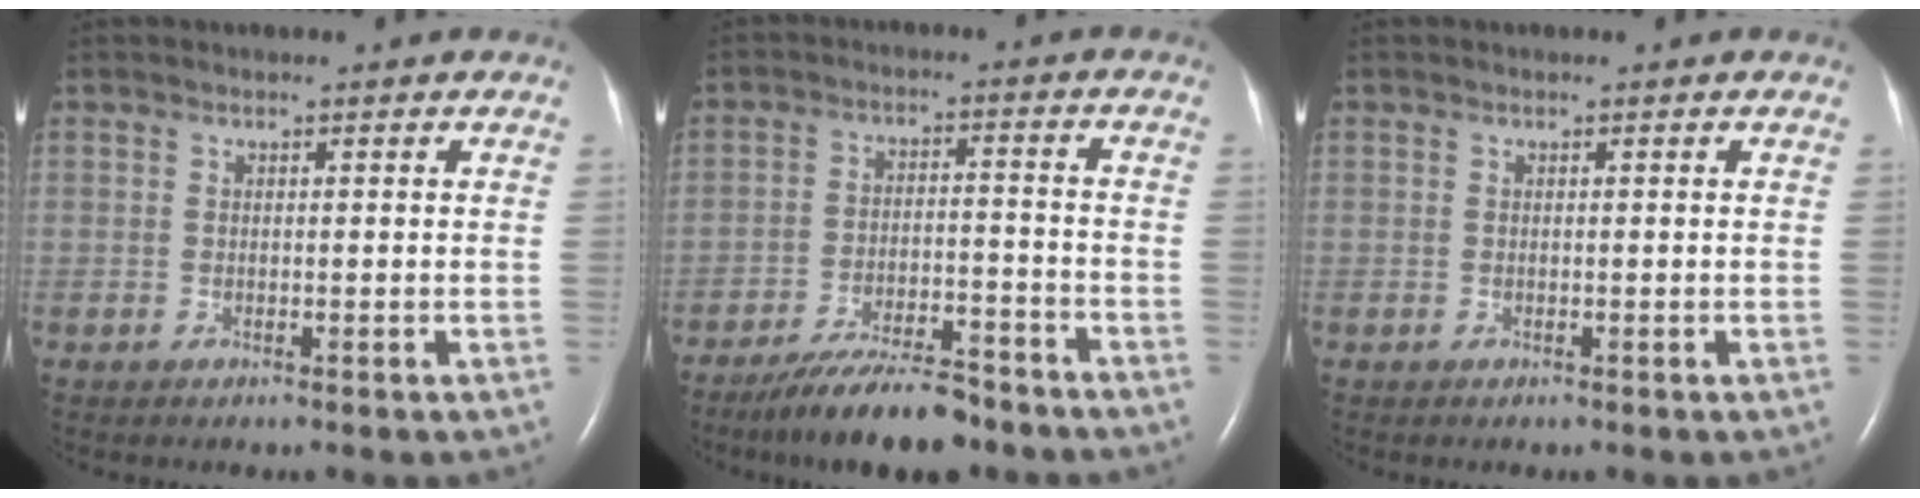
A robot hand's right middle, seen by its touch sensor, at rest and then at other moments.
{"total": 10.8, "force": [-9.2, 2.2, 5.3], "torque": [-0.089, -0.011, -0.153]}
{"total": 0.0}